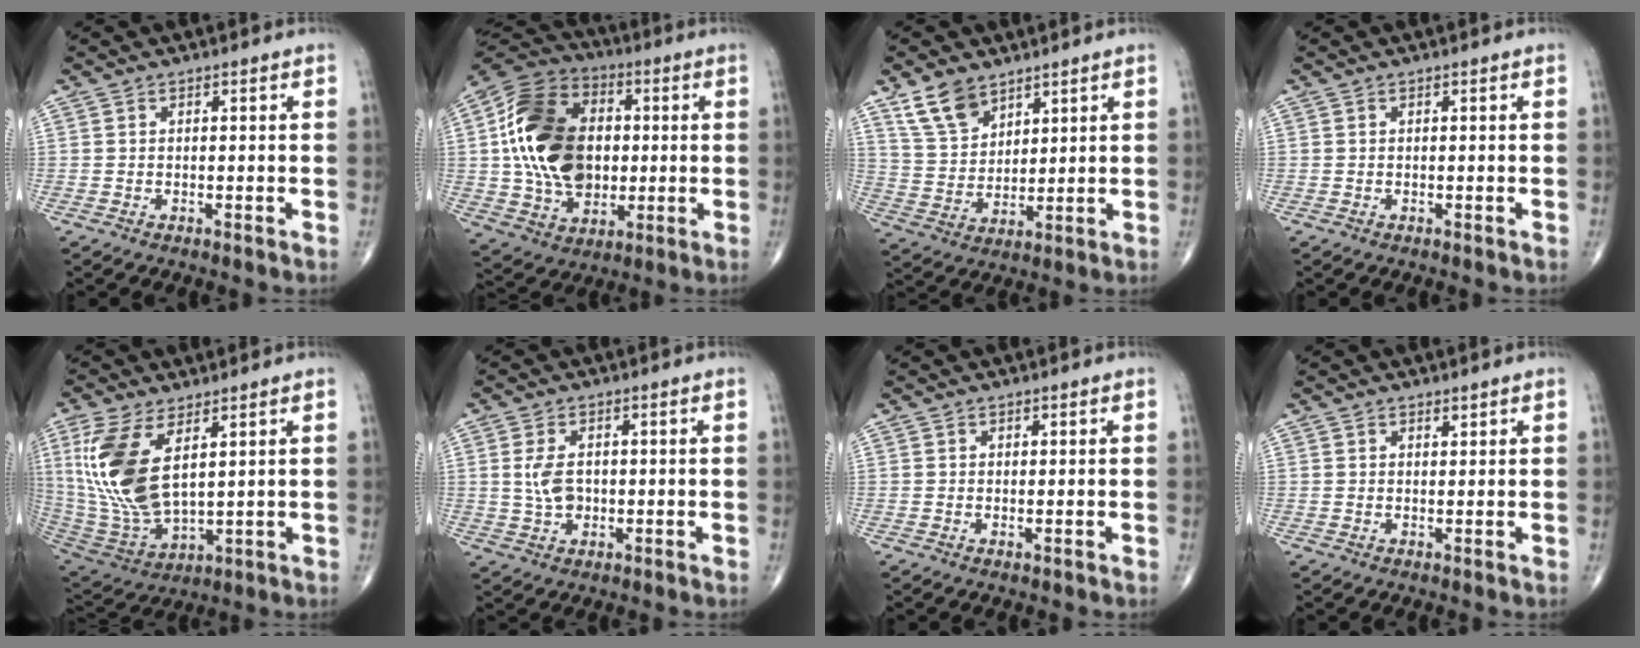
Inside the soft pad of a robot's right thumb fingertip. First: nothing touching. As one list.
[{"total": 21.8, "force": [1.3, 15.5, 15.3], "torque": [-0.264, 0.010, 0.026]}, {"total": 8.6, "force": [6.1, 4.7, 3.9], "torque": [-0.059, -0.029, 0.127]}, {"total": 0.0}, {"total": 16.2, "force": [5.0, 7.5, 13.4], "torque": [-0.289, -0.023, 0.115]}, {"total": 4.5, "force": [0.3, 3.0, 3.4], "torque": [-0.063, -0.001, 0.007]}, {"total": 0.0}, {"total": 0.6, "force": [0.6, 0.1, 0.2], "torque": [-0.005, -0.007, 0.009]}]